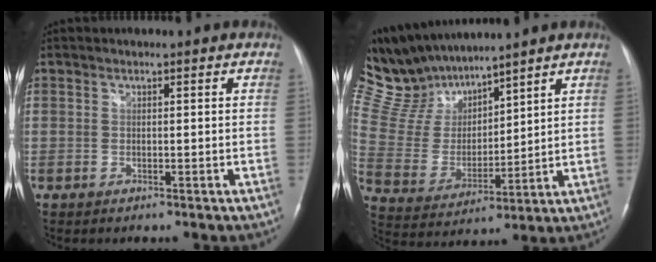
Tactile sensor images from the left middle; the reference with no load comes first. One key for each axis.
{"total": 13.1, "fx": 12.0, "fy": 3.6, "fz": 3.6, "tx": -0.097, "ty": 0.016, "tz": 0.251}